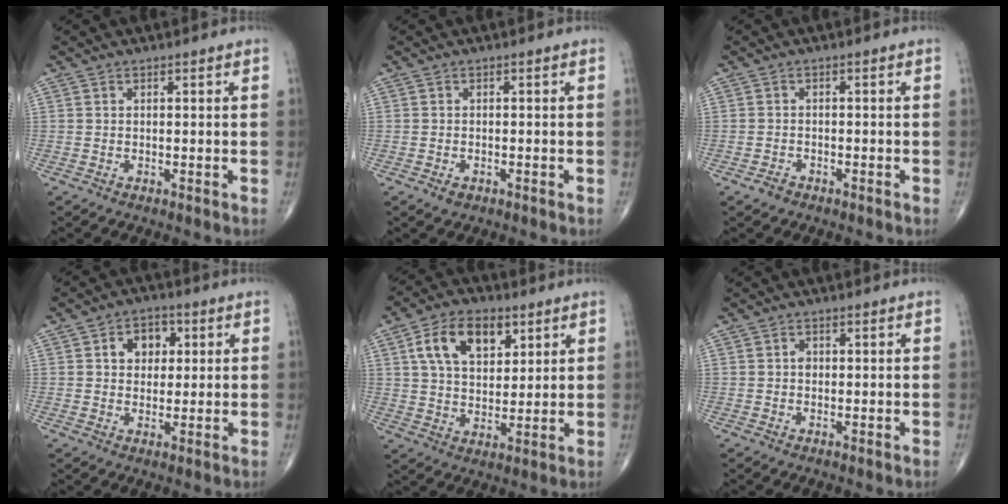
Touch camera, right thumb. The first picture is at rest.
{"total": 1.5, "force": [-0.8, 0.9, 0.8], "torque": [-0.014, 0.004, -0.010]}
{"total": 1.6, "force": [-1.2, 0.9, 0.5], "torque": [-0.013, 0.006, -0.020]}
{"total": 6.3, "force": [1.7, 4.8, 3.7], "torque": [-0.021, 0.002, 0.022]}
{"total": 12.3, "force": [5.1, 7.3, 8.5], "torque": [-0.126, -0.010, 0.092]}
{"total": 1.0, "force": [0.1, 0.8, 0.6], "torque": [-0.006, 0.002, 0.000]}